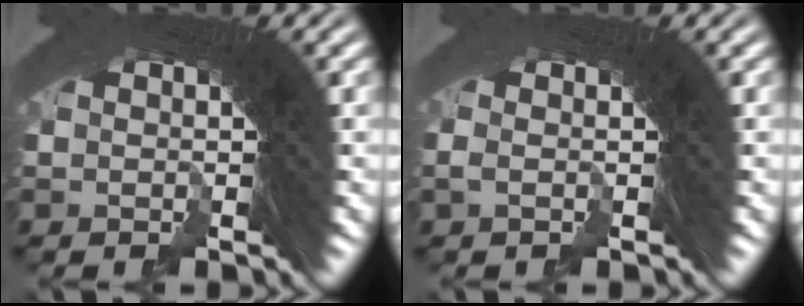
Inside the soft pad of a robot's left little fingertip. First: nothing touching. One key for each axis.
{"total": 1.0, "fx": 0.0, "fy": -0.3, "fz": 1.0, "tx": -0.006, "ty": 0.009, "tz": -0.006}